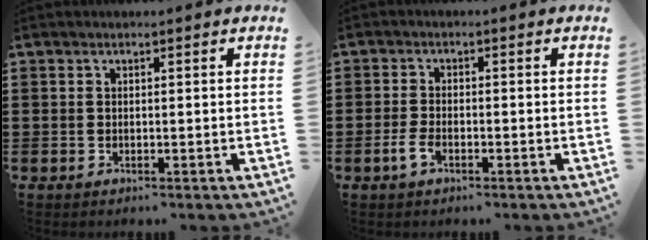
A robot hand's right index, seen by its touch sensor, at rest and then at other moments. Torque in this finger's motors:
{"motor_torque": [2.14, 0.00, 0.02, 0.09]}